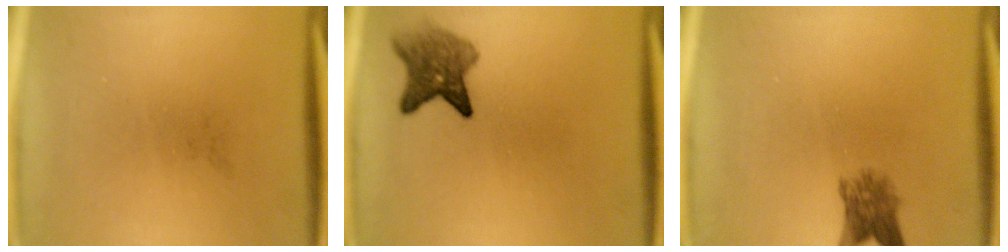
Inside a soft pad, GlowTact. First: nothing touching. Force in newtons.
{"total": 5.1}
{"total": 3.8}